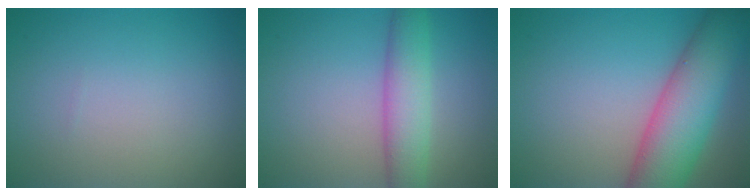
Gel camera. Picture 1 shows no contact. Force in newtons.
{"total": 4.5, "press": 4.5, "slide": 0.1}
{"total": 9.1, "press": 9.1, "slide": 0.3}